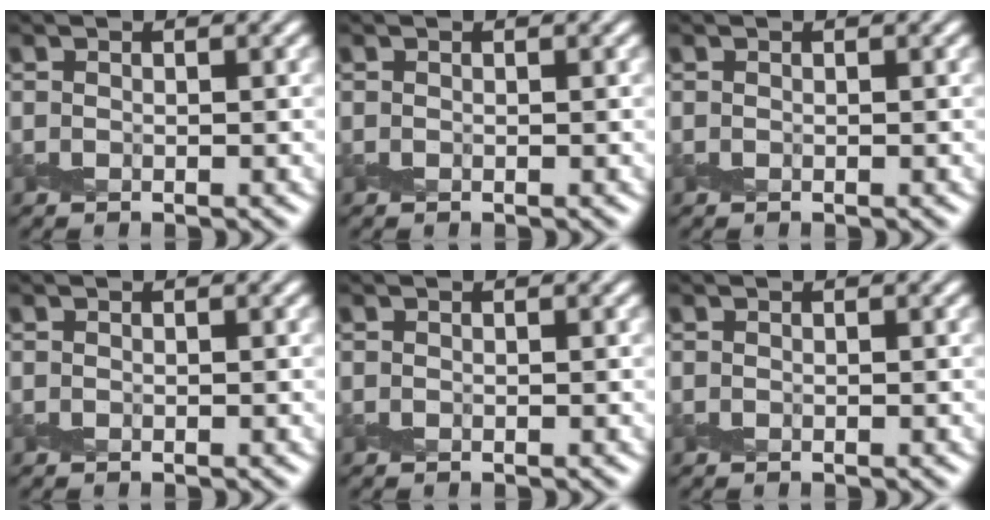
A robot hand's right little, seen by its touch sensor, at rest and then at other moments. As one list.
[{"total": 0.0}, {"total": 0.0}, {"total": 0.0}, {"total": 0.0}, {"total": 0.0}]